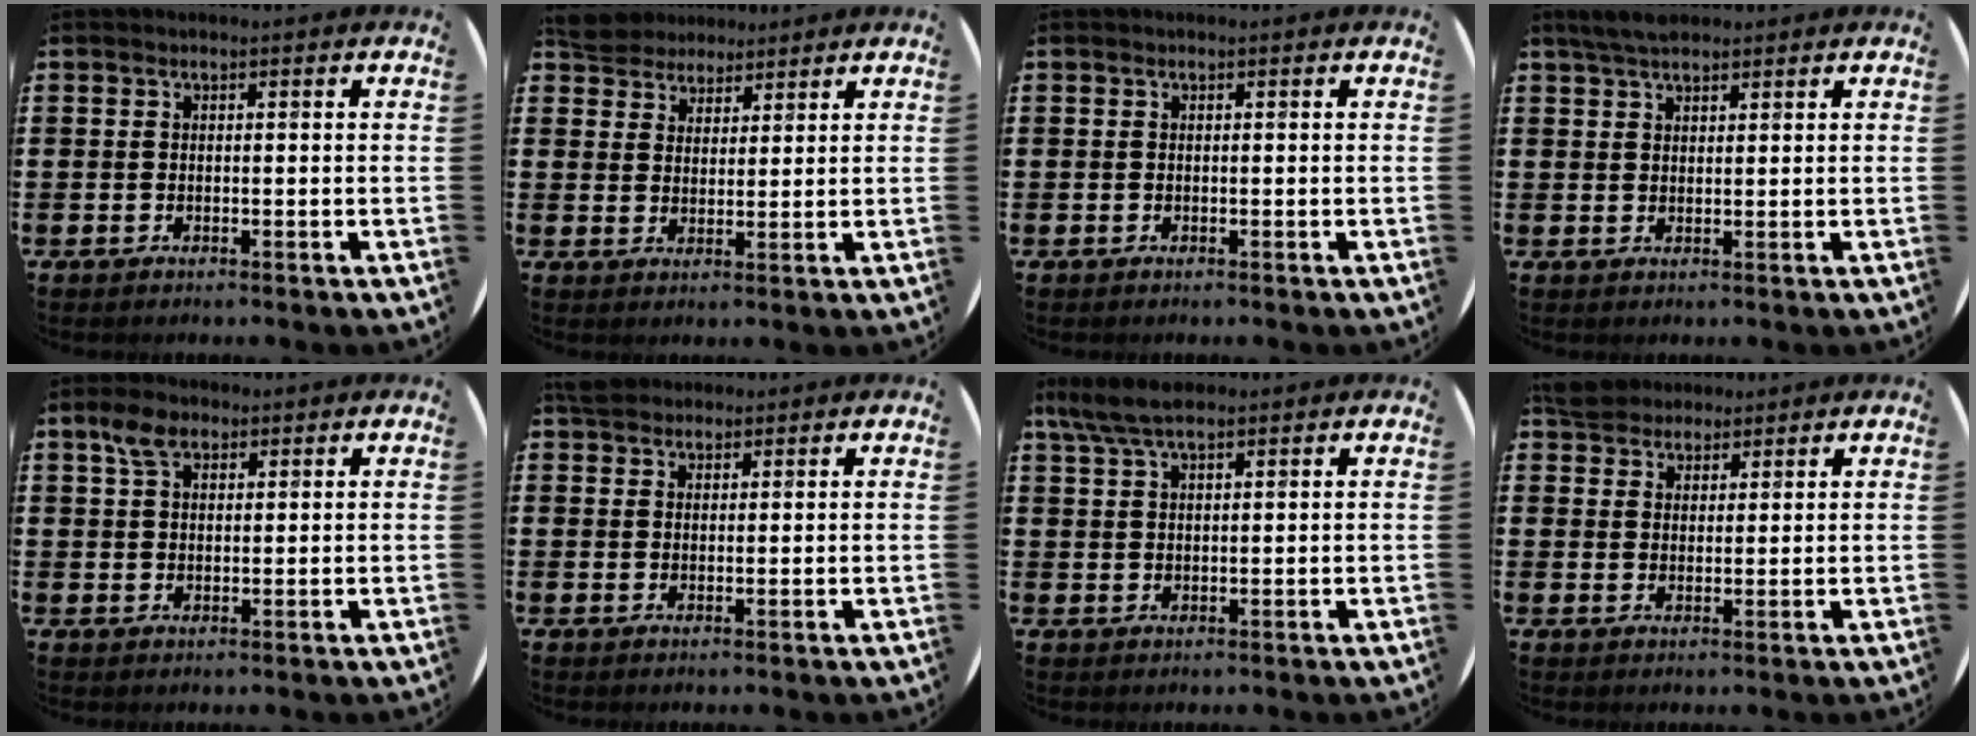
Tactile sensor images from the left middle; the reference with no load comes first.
{"total": 5.4, "force": [5.1, 1.8, 0.2], "torque": [-0.025, -0.007, 0.098]}
{"total": 0.0}
{"total": 3.1, "force": [2.7, 0.9, 1.2], "torque": [-0.029, 0.002, 0.051]}
{"total": 4.0, "force": [2.6, 2.1, 2.2], "torque": [-0.040, 0.006, 0.046]}
{"total": 2.8, "force": [2.6, 1.1, 0.5], "torque": [-0.007, 0.003, 0.048]}
{"total": 4.8, "force": [3.5, 1.4, 2.9], "torque": [-0.064, 0.002, 0.065]}
{"total": 4.8, "force": [4.4, 1.7, 0.5], "torque": [-0.017, -0.003, 0.085]}